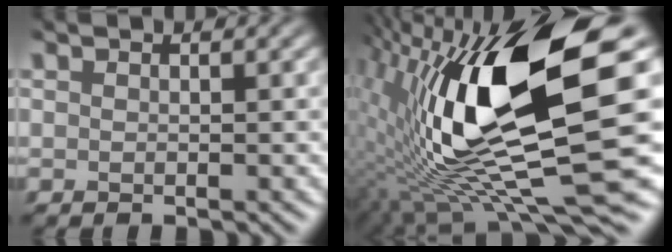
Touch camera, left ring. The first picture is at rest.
{"total": 15.3, "force": [0.1, 3.8, 14.9], "torque": [-0.273, -0.004, -0.001]}